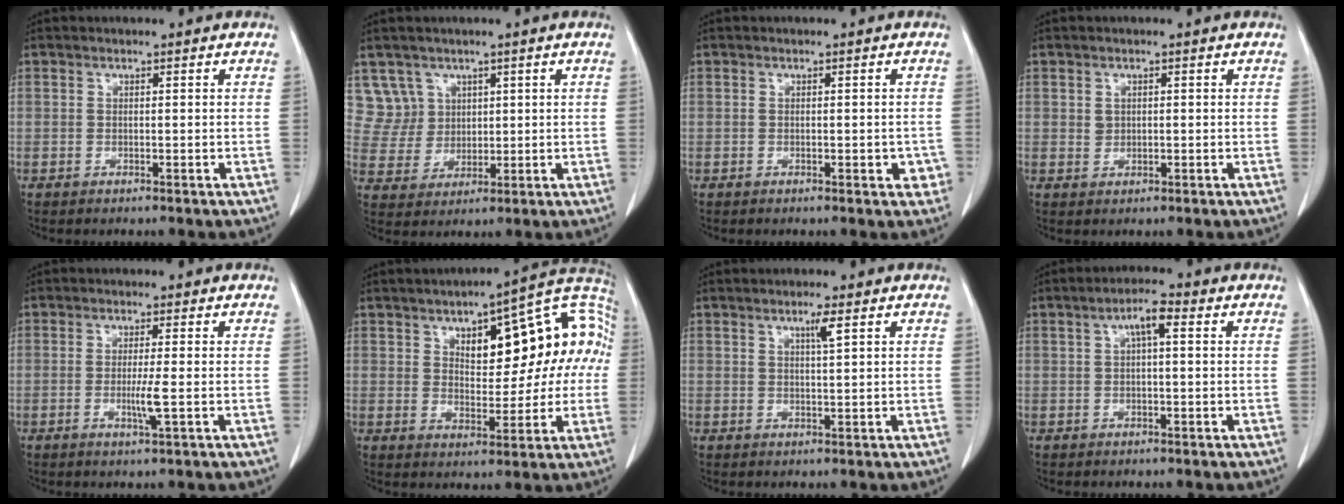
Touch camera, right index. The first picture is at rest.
{"total": 5.8, "force": [3.2, 4.9, -0.5], "torque": [0.014, 0.008, 0.073]}
{"total": 2.3, "force": [-0.6, 1.2, 1.8], "torque": [-0.010, 0.006, -0.003]}
{"total": 1.3, "force": [0.3, 1.1, 0.5], "torque": [-0.007, -0.002, 0.008]}
{"total": 3.1, "force": [-0.7, -0.4, 3.0], "torque": [-0.057, -0.008, -0.012]}
{"total": 17.2, "force": [3.7, 7.4, 15.0], "torque": [-0.196, 0.043, 0.049]}
{"total": 2.3, "force": [1.1, -0.2, 2.0], "torque": [-0.037, -0.003, 0.020]}
{"total": 3.7, "force": [1.0, 0.7, 3.5], "torque": [-0.062, 0.012, 0.015]}